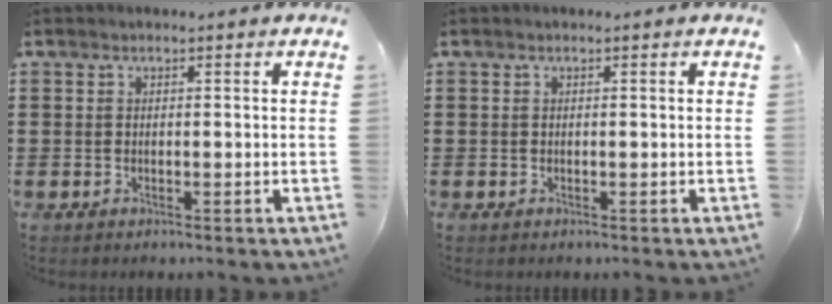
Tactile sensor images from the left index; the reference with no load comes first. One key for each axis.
{"total": 0.0}